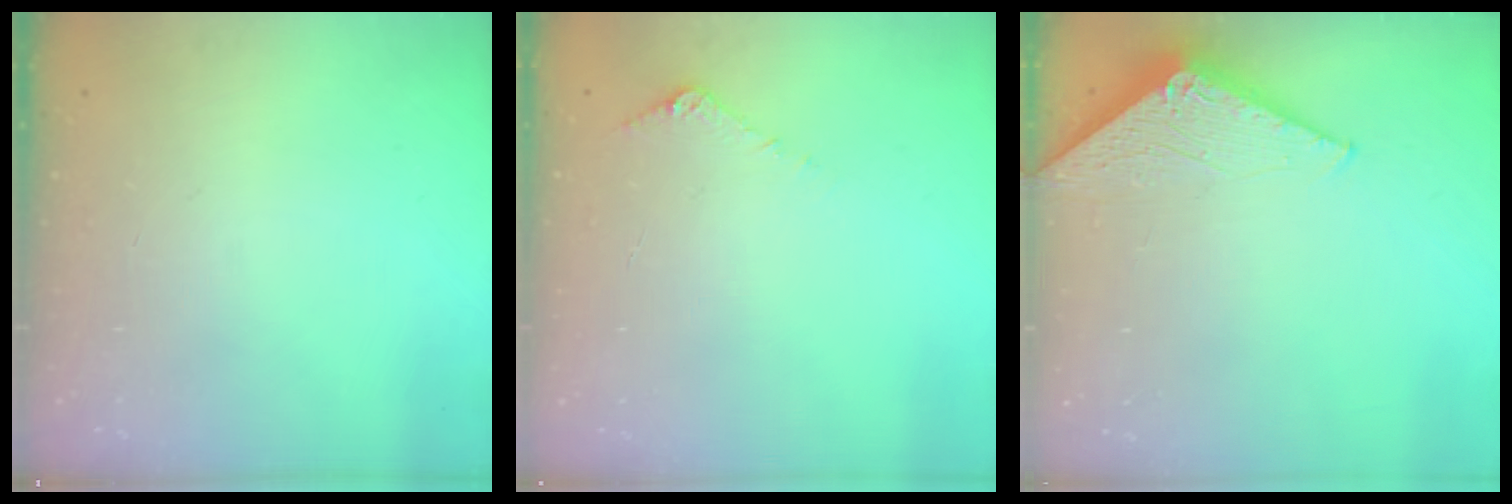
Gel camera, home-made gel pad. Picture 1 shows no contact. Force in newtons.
{"total": 5.5, "press": 5.5, "slide": 0.7}
{"total": 2.9, "press": 2.9, "slide": 0.3}